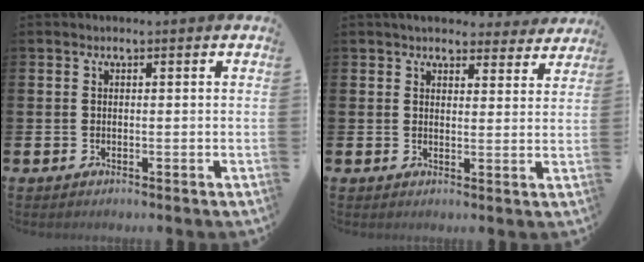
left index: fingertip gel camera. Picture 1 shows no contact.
{"total": 4.5, "force": [4.2, 1.4, 0.8], "torque": [-0.020, -0.022, 0.076]}